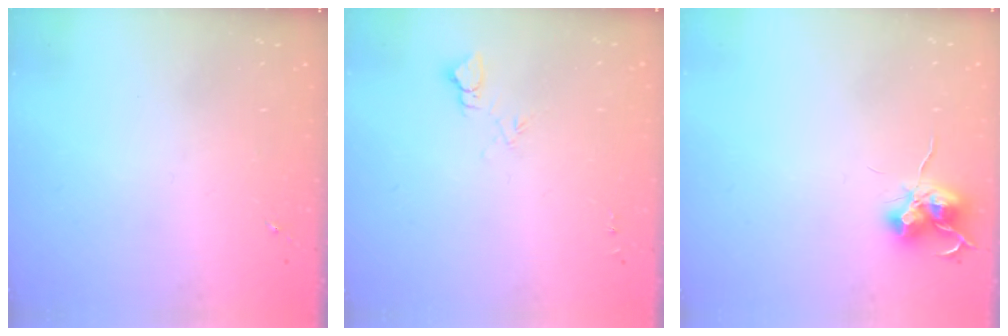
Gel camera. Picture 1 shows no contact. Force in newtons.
{"total": 3.7, "press": 3.7, "slide": 0.4}
{"total": 10.9, "press": 10.8, "slide": 0.8}